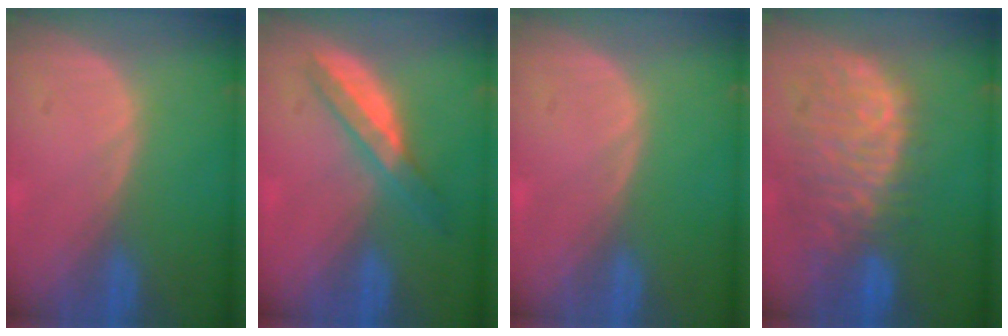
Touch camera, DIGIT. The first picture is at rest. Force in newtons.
{"total": 5.7, "press": 5.0, "slide": 2.7}
{"total": 0.0}
{"total": 11.4, "press": 9.7, "slide": 5.9}